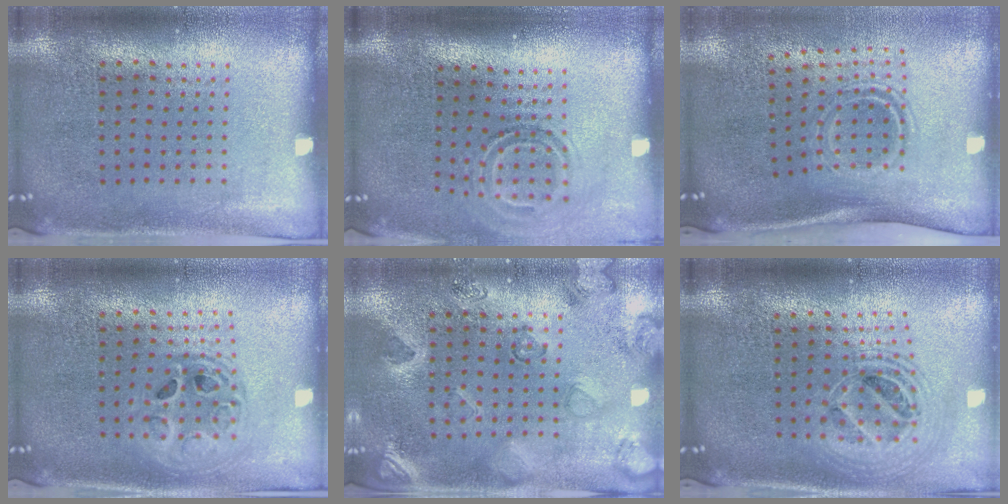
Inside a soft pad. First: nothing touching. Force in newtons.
{"total": 1.8, "press": 1.1, "slide": 1.4}
{"total": 1.9, "press": 1.1, "slide": 1.5}
{"total": 1.6, "press": 1.4, "slide": 0.8}
{"total": 2.3, "press": 1.9, "slide": 1.3}
{"total": 2.0, "press": 1.6, "slide": 1.2}